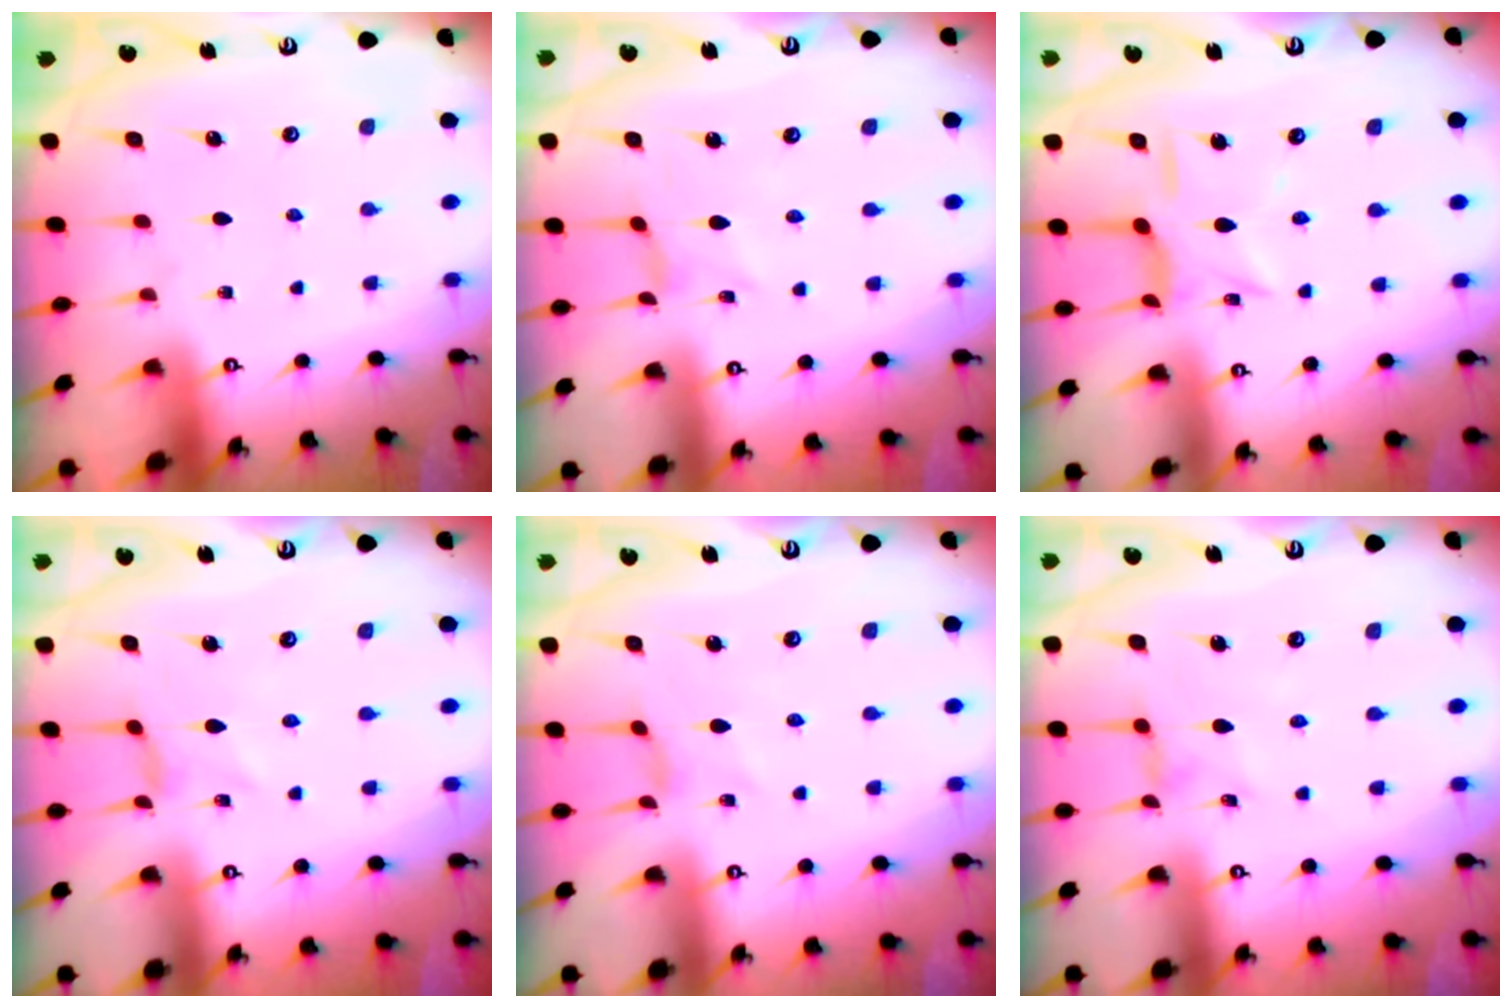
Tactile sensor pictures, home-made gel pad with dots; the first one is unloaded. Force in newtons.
{"total": 0.0}
{"total": 8.5, "press": 8.5, "slide": 0.7}
{"total": 0.0}
{"total": 1.5, "press": 1.5, "slide": 0.3}
{"total": 1.0, "press": 0.9, "slide": 0.3}